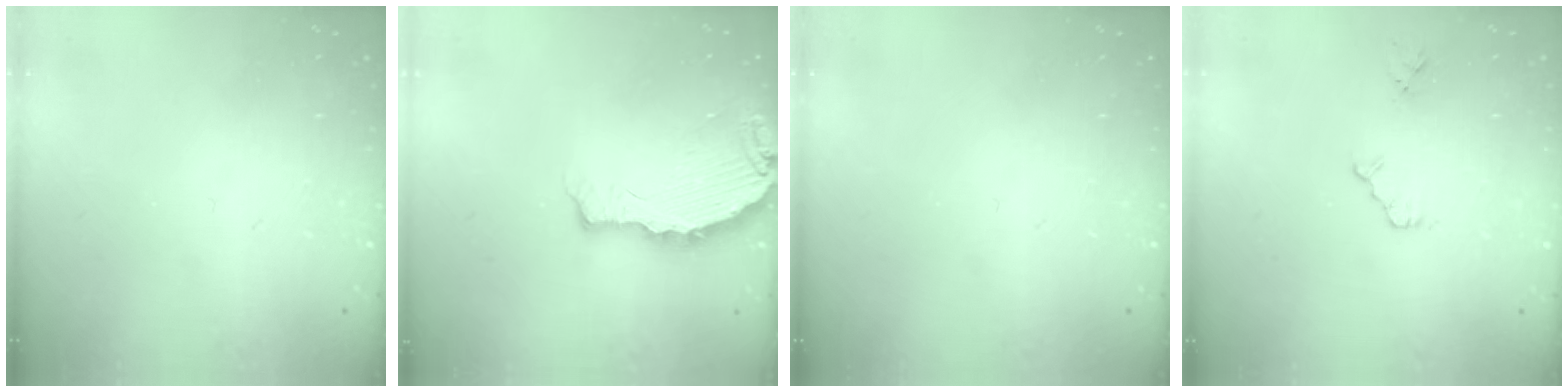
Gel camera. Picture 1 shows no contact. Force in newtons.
{"total": 5.3, "press": 5.3, "slide": 0.1}
{"total": 0.0}
{"total": 2.3, "press": 2.3, "slide": 0.4}